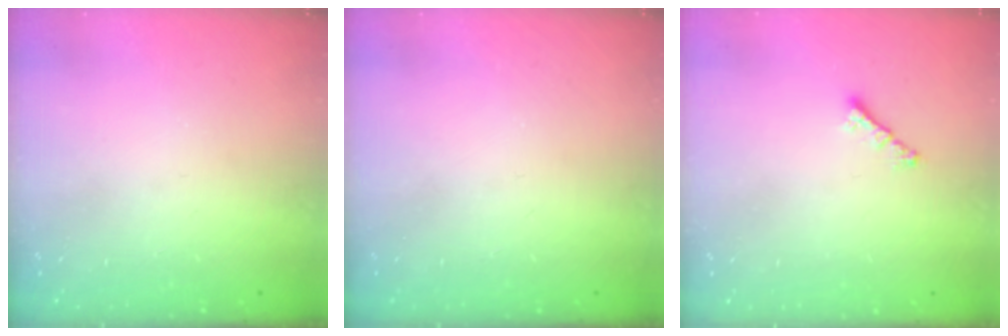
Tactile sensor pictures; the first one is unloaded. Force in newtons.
{"total": 0.0}
{"total": 0.8, "press": 0.7, "slide": 0.4}